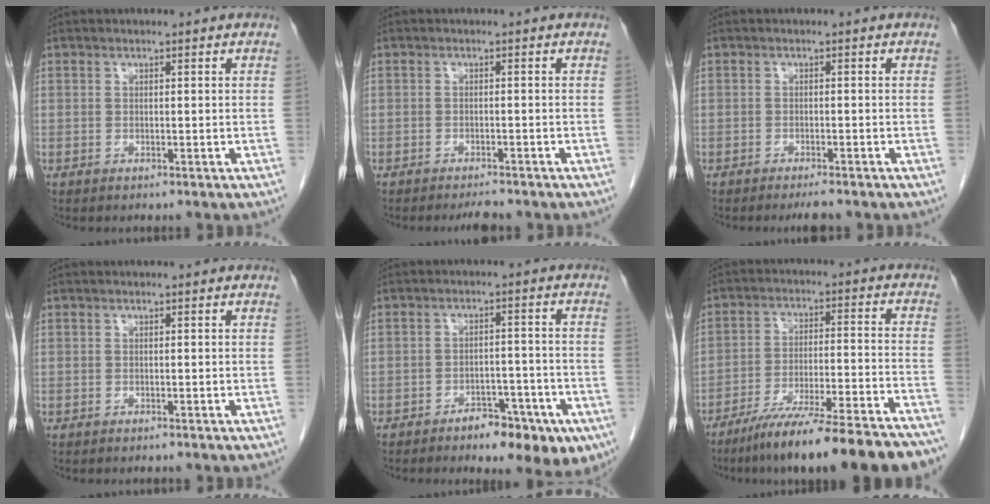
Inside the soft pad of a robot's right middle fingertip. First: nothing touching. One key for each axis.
{"total": 2.0, "fx": -1.9, "fy": 0.2, "fz": 0.6, "tx": -0.013, "ty": -0.005, "tz": -0.026}
{"total": 2.3, "fx": -2.0, "fy": 0.2, "fz": 1.1, "tx": -0.017, "ty": -0.004, "tz": -0.028}
{"total": 0.0}
{"total": 9.3, "fx": -5.7, "fy": 3.7, "fz": 6.4, "tx": -0.065, "ty": 0.012, "tz": -0.076}
{"total": 20.9, "fx": -17.7, "fy": 1.2, "fz": 11.1, "tx": -0.128, "ty": -0.008, "tz": -0.264}